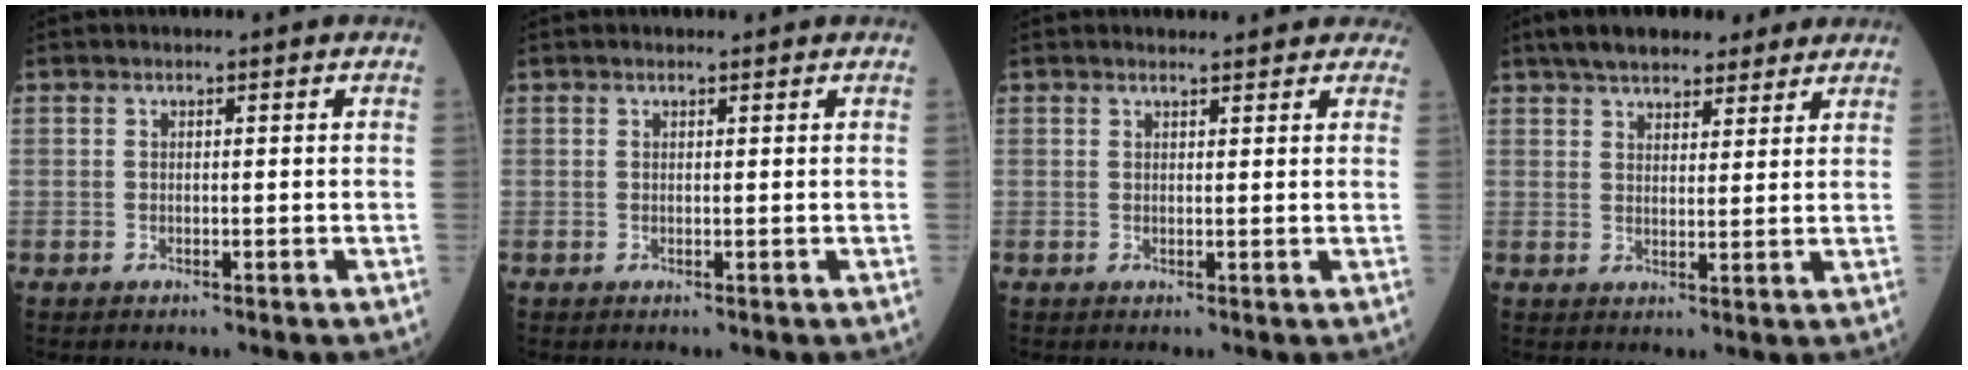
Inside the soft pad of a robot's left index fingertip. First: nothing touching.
{"total": 1.1, "force": [1.0, 0.2, 0.4], "torque": [-0.013, 0.008, 0.015]}
{"total": 6.9, "force": [6.4, 1.9, 1.9], "torque": [-0.011, 0.008, 0.058]}
{"total": 12.2, "force": [9.7, 4.3, 5.9], "torque": [-0.080, 0.034, 0.143]}